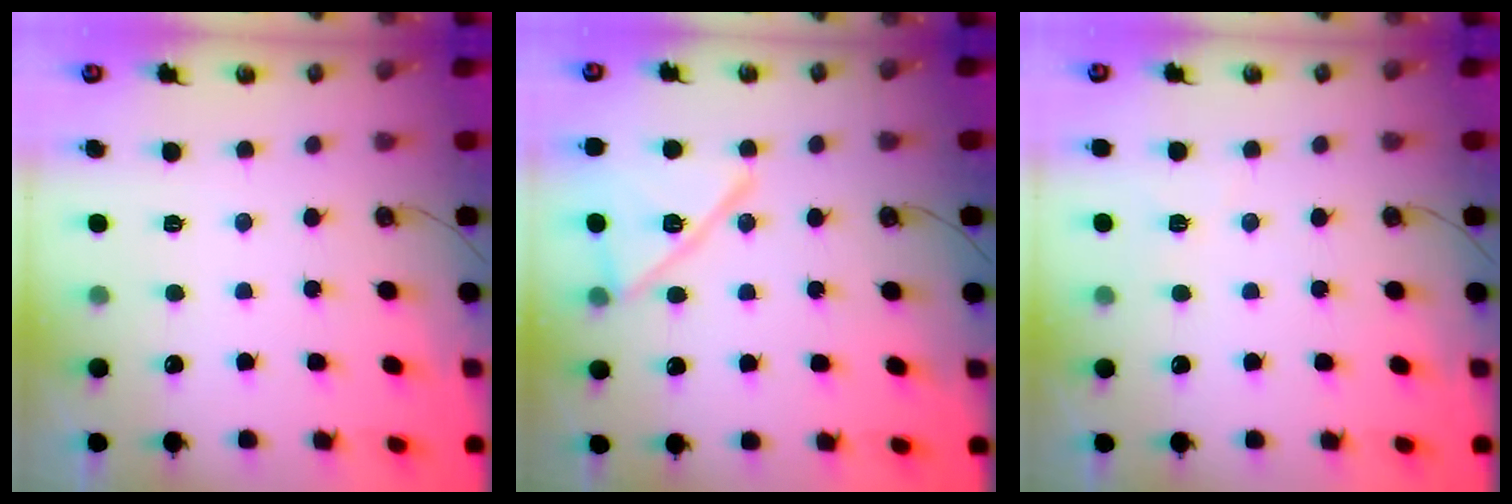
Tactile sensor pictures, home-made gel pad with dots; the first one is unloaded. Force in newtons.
{"total": 13.5, "press": 12.3, "slide": 5.6}
{"total": 3.0, "press": 2.1, "slide": 2.2}